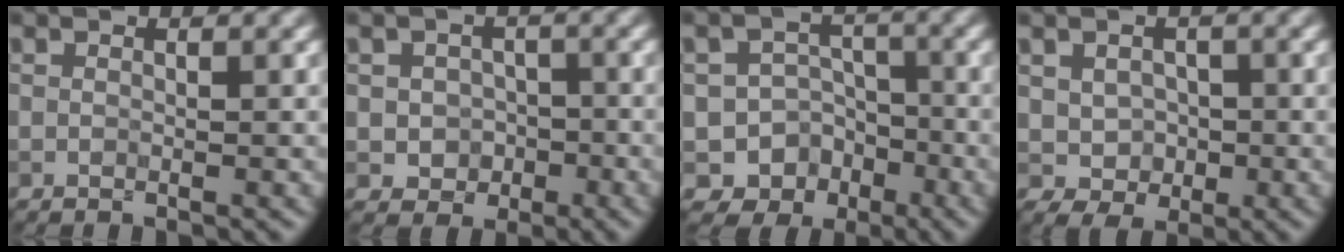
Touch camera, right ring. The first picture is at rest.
{"total": 2.8, "force": [-0.4, 2.6, 0.9], "torque": [0.005, 0.000, -0.017]}
{"total": 7.5, "force": [-4.0, 6.3, 0.9], "torque": [0.011, -0.010, -0.077]}
{"total": 2.7, "force": [0.0, 2.2, 1.6], "torque": [-0.029, -0.003, 0.001]}